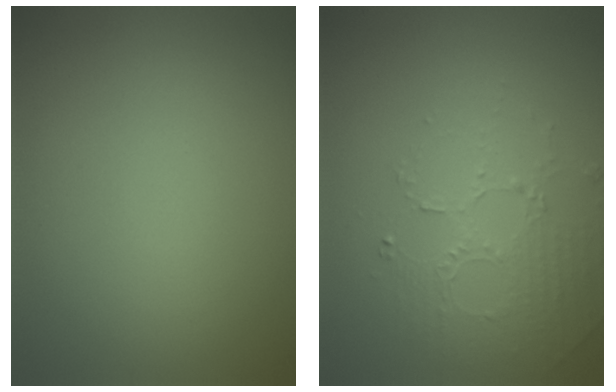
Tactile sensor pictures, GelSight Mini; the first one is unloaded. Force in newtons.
{"total": 1.9, "press": 1.5, "slide": 1.1}